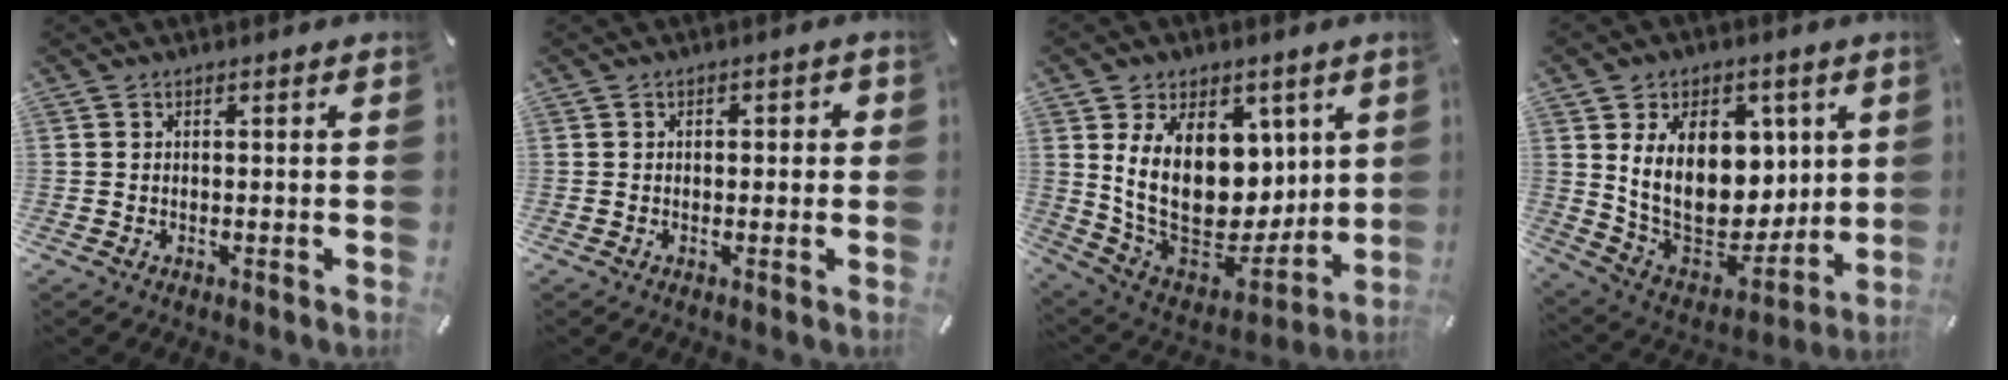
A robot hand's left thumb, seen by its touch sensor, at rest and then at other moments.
{"total": 1.6, "force": [-0.4, 1.2, 1.0], "torque": [-0.017, 0.007, -0.011]}
{"total": 22.7, "force": [5.0, 15.8, 15.4], "torque": [-0.279, -0.062, 0.100]}
{"total": 21.4, "force": [5.0, 15.3, 14.1], "torque": [-0.240, -0.051, 0.097]}